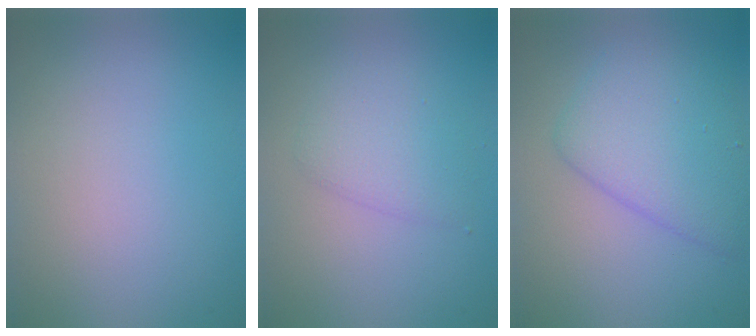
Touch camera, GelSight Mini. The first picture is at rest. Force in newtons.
{"total": 2.5, "press": 2.5, "slide": 0.0}
{"total": 5.5, "press": 5.5, "slide": 0.2}